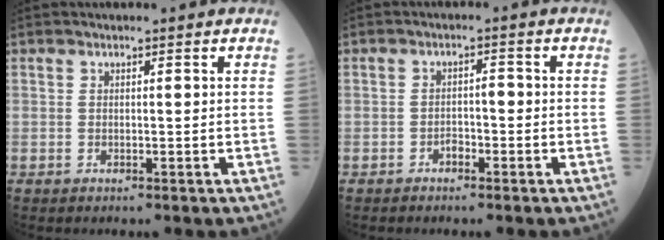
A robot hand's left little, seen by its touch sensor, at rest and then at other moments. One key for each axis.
{"total": 1.9, "fx": -1.2, "fy": 1.1, "fz": 1.1, "tx": -0.012, "ty": 0.006, "tz": -0.022}